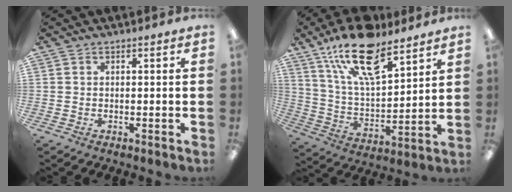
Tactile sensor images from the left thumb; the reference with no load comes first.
{"total": 20.1, "force": [13.3, 8.1, 12.8], "torque": [-0.229, -0.060, 0.233]}